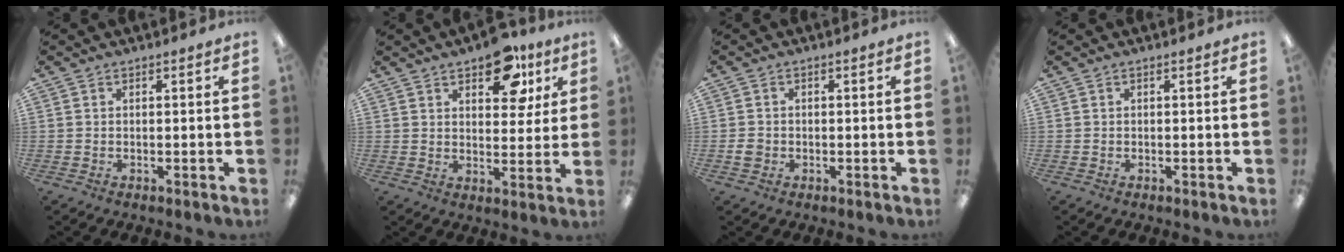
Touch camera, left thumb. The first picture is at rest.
{"total": 12.0, "force": [7.4, 6.5, 6.8], "torque": [-0.075, -0.031, 0.126]}
{"total": 2.0, "force": [-0.7, 1.8, 0.4], "torque": [-0.006, 0.004, -0.013]}
{"total": 0.0}